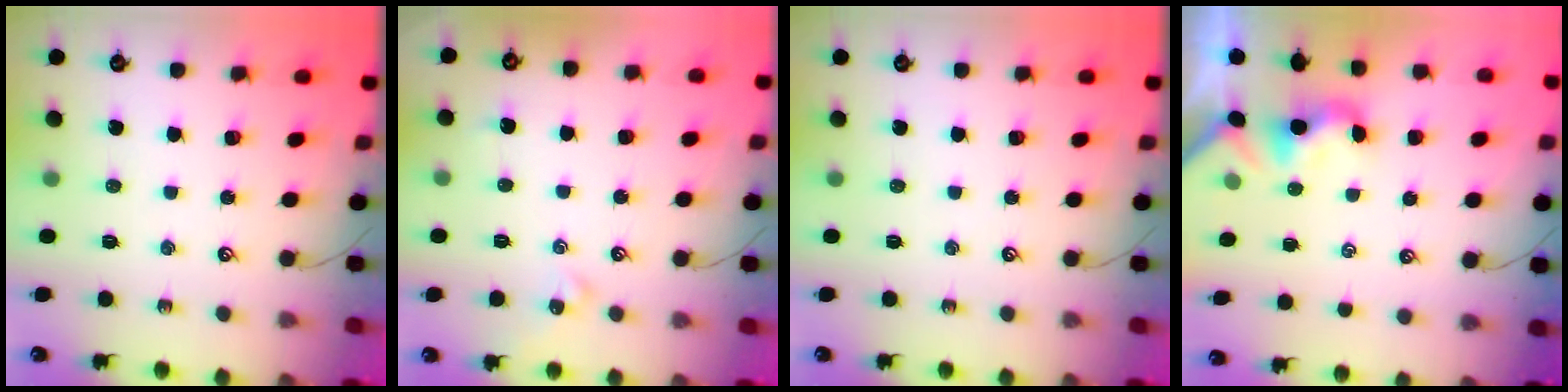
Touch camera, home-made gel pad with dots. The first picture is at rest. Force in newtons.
{"total": 1.8, "press": 1.7, "slide": 0.6}
{"total": 0.0}
{"total": 1.9, "press": 1.9, "slide": 0.6}